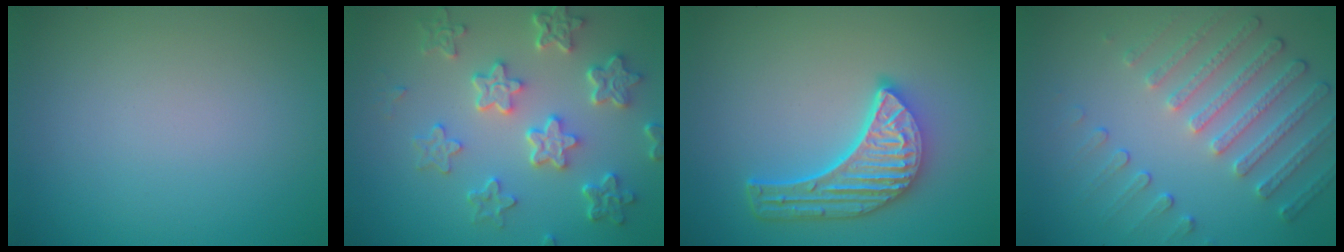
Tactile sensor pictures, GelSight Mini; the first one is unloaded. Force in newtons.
{"total": 6.1, "press": 4.7, "slide": 3.9}
{"total": 5.6, "press": 4.4, "slide": 3.6}
{"total": 4.9, "press": 3.7, "slide": 3.3}